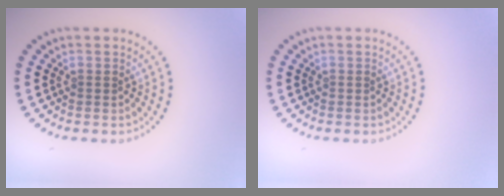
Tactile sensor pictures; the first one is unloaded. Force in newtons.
{"total": 0.0}